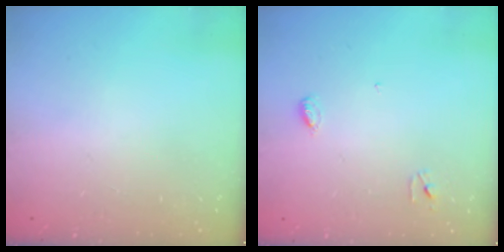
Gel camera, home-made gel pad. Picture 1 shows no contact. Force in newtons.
{"total": 3.5, "press": 3.4, "slide": 0.4}